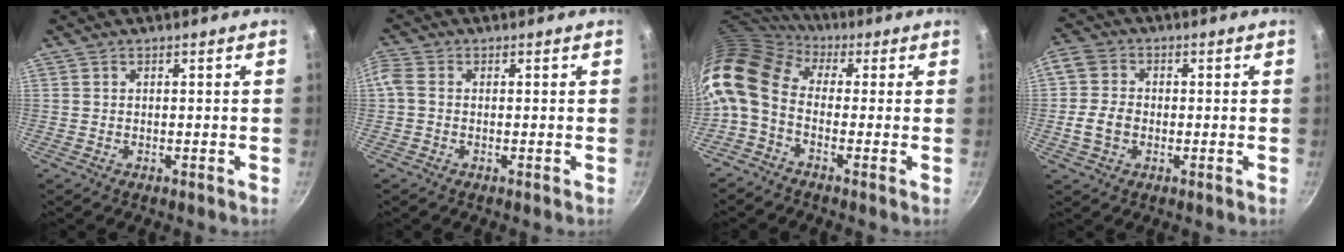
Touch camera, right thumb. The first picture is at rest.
{"total": 2.7, "force": [-0.2, 1.9, 1.8], "torque": [-0.042, 0.007, -0.012]}
{"total": 13.7, "force": [0.1, 9.4, 10.0], "torque": [-0.203, 0.026, -0.021]}
{"total": 7.2, "force": [-1.0, 5.7, 4.2], "torque": [-0.066, 0.012, -0.032]}